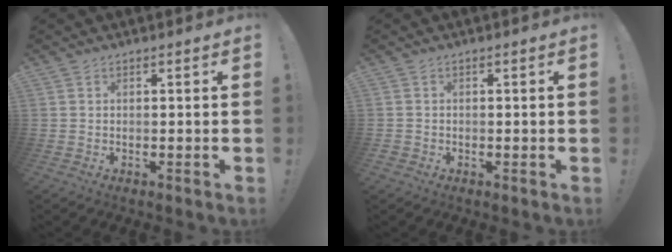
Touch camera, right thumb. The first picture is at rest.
{"total": 1.2, "force": [-0.7, 1.0, 0.1], "torque": [-0.009, 0.006, -0.011]}